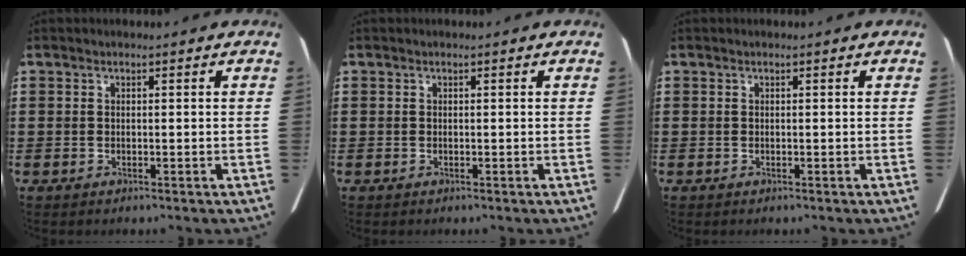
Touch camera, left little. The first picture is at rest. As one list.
[{"total": 0.0}, {"total": 0.0}]